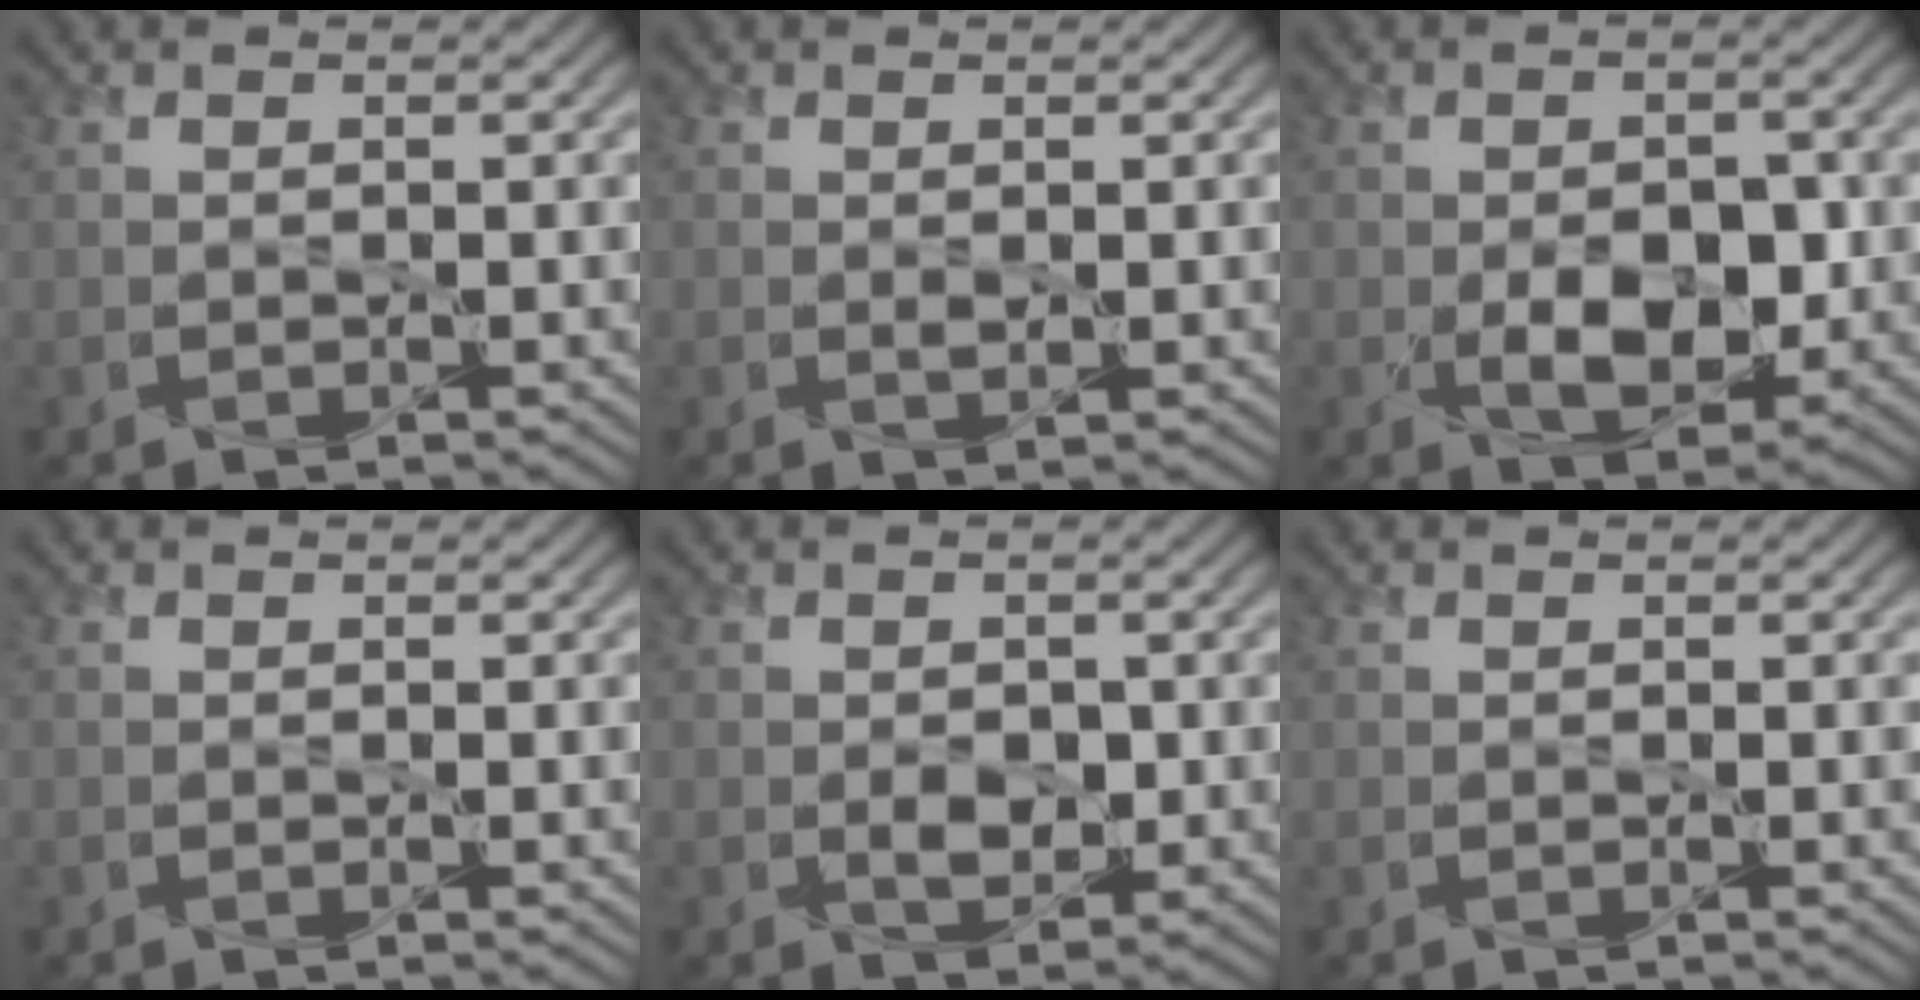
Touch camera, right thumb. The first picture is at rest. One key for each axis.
{"total": 0.6, "fx": 0.2, "fy": 0.3, "fz": 0.5, "tx": -0.010, "ty": -0.003, "tz": 0.002}
{"total": 6.3, "fx": -1.1, "fy": 4.0, "fz": 4.8, "tx": -0.083, "ty": -0.018, "tz": -0.012}
{"total": 0.0}
{"total": 2.7, "fx": -0.3, "fy": 1.9, "fz": 1.8, "tx": -0.036, "ty": -0.010, "tz": -0.003}
{"total": 0.0}